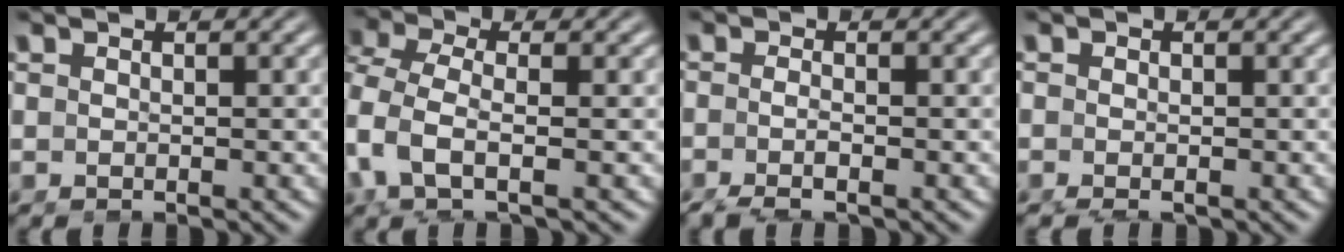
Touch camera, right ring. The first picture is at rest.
{"total": 4.8, "force": [-0.5, 3.0, 3.8], "torque": [-0.115, -0.031, 0.008]}
{"total": 2.8, "force": [-1.9, 0.8, 1.9], "torque": [-0.044, -0.015, -0.027]}
{"total": 2.2, "force": [-1.2, 1.6, 1.0], "torque": [-0.027, -0.014, -0.016]}